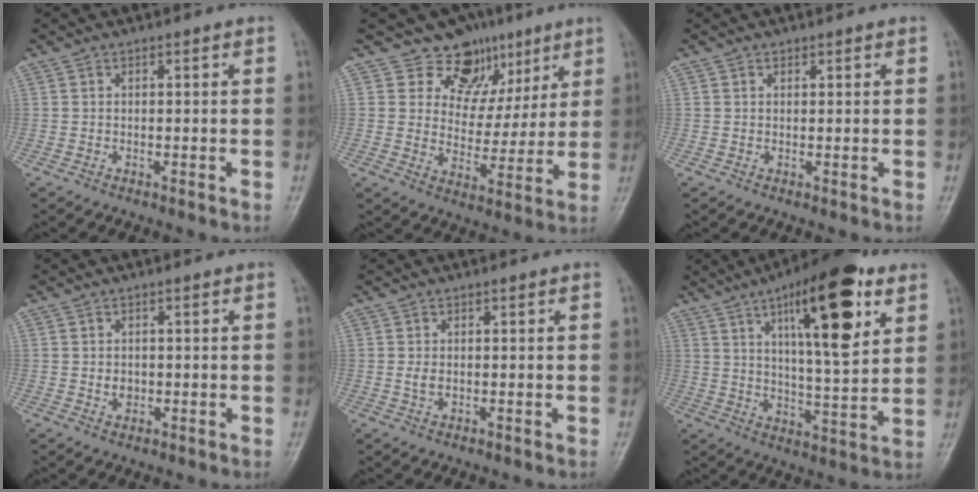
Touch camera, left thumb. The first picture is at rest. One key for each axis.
{"total": 11.0, "fx": 7.3, "fy": 7.9, "fz": 2.3, "tx": 0.011, "ty": -0.034, "tz": 0.114}
{"total": 0.7, "fx": 0.5, "fy": 0.5, "fz": 0.2, "tx": 0.004, "ty": -0.002, "tz": 0.006}
{"total": 2.0, "fx": 0.0, "fy": 1.7, "fz": 1.1, "tx": -0.009, "ty": 0.001, "tz": 0.004}
{"total": 1.8, "fx": 0.1, "fy": 1.2, "fz": 1.3, "tx": -0.024, "ty": -0.002, "tz": 0.005}
{"total": 19.4, "fx": 9.1, "fy": 5.7, "fz": 16.2, "tx": -0.221, "ty": -0.037, "tz": 0.140}